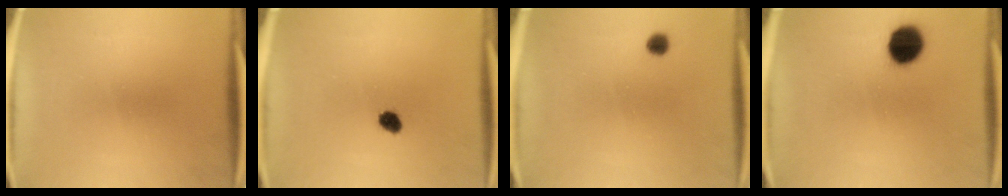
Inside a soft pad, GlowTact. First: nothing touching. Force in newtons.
{"total": 2.8}
{"total": 1.8}
{"total": 9.5}